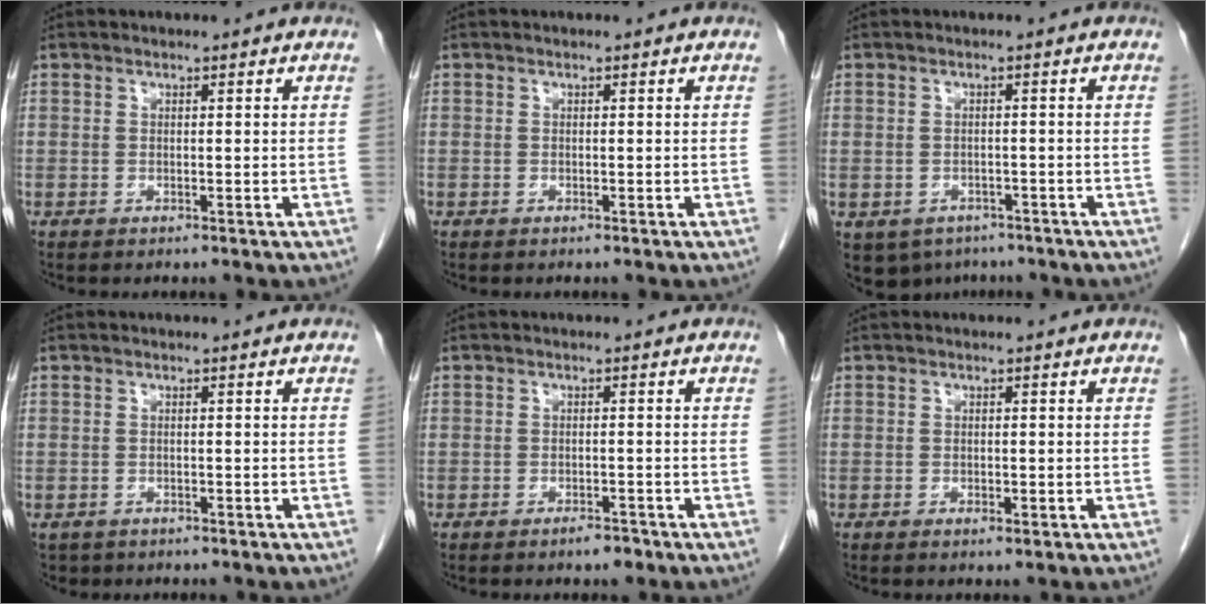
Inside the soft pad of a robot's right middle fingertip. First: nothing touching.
{"total": 0.0}
{"total": 8.4, "force": [-5.1, 6.2, 2.4], "torque": [-0.059, -0.003, -0.062]}
{"total": 2.0, "force": [-1.4, 1.5, 0.3], "torque": [-0.011, 0.001, -0.019]}
{"total": 1.8, "force": [-1.4, 0.5, 1.0], "torque": [-0.015, 0.001, -0.019]}
{"total": 1.0, "force": [-0.4, 0.4, 0.8], "torque": [-0.013, 0.000, -0.004]}